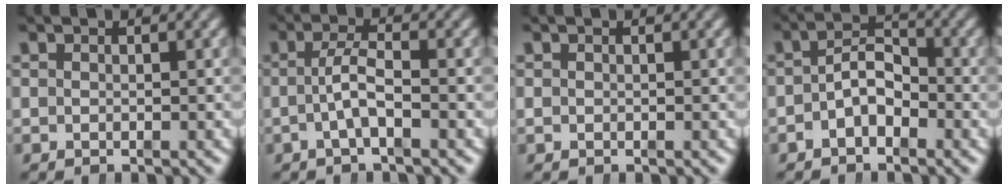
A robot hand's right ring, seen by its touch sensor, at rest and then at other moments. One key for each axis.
{"total": 2.6, "fx": -1.1, "fy": 0.2, "fz": 2.3, "tx": -0.045, "ty": 0.000, "tz": -0.020}
{"total": 0.0}
{"total": 4.0, "fx": -1.7, "fy": 2.6, "fz": 2.4, "tx": -0.038, "ty": -0.009, "tz": -0.032}